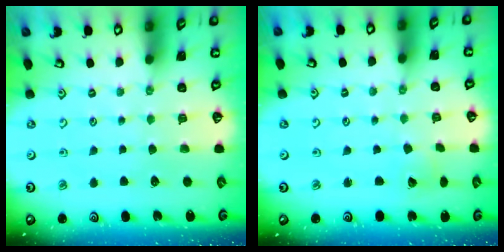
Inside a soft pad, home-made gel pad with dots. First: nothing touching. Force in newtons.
{"total": 3.3, "press": 3.3, "slide": 0.3}